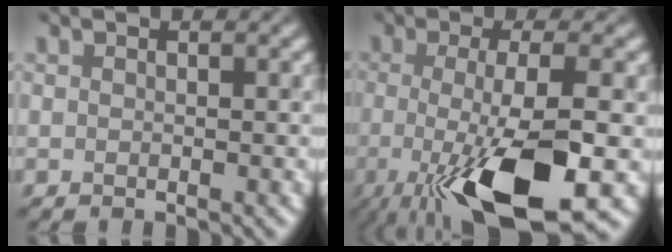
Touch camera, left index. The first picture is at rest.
{"total": 10.8, "force": [-3.6, 2.7, 9.9], "torque": [-0.140, -0.010, -0.051]}